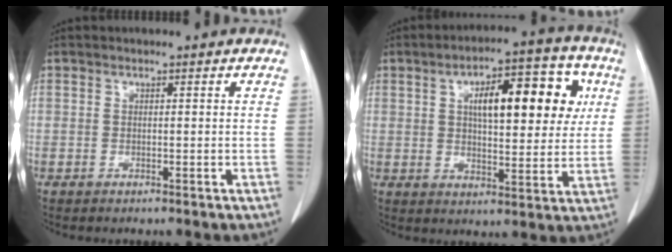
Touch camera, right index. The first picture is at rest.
{"total": 14.5, "force": [4.2, 5.5, 12.8], "torque": [-0.177, 0.032, 0.061]}